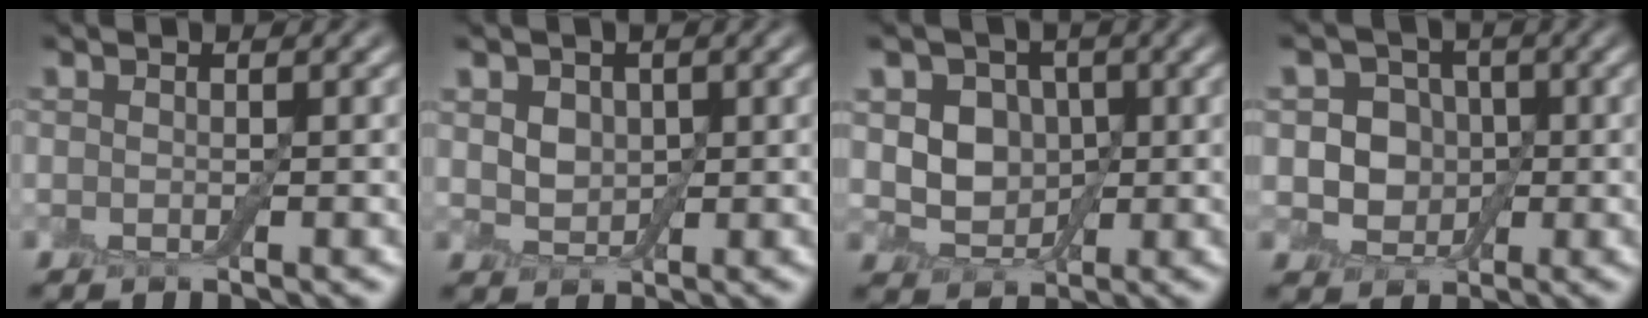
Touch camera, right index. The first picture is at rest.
{"total": 3.0, "force": [1.2, 2.2, 1.7], "torque": [-0.036, 0.005, 0.017]}
{"total": 5.0, "force": [0.9, 4.1, 2.6], "torque": [-0.031, 0.006, -0.003]}
{"total": 5.0, "force": [0.2, 4.4, 2.4], "torque": [-0.021, 0.009, -0.019]}